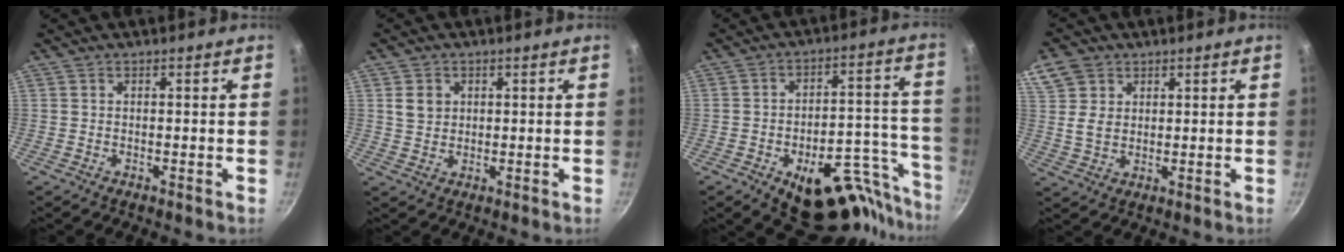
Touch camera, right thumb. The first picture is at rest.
{"total": 3.8, "force": [1.0, 3.2, 1.8], "torque": [-0.018, 0.000, 0.020]}
{"total": 24.3, "force": [-13.0, 11.8, 16.8], "torque": [-0.133, 0.062, -0.174]}
{"total": 7.2, "force": [3.3, 5.4, 3.3], "torque": [-0.044, -0.011, 0.061]}